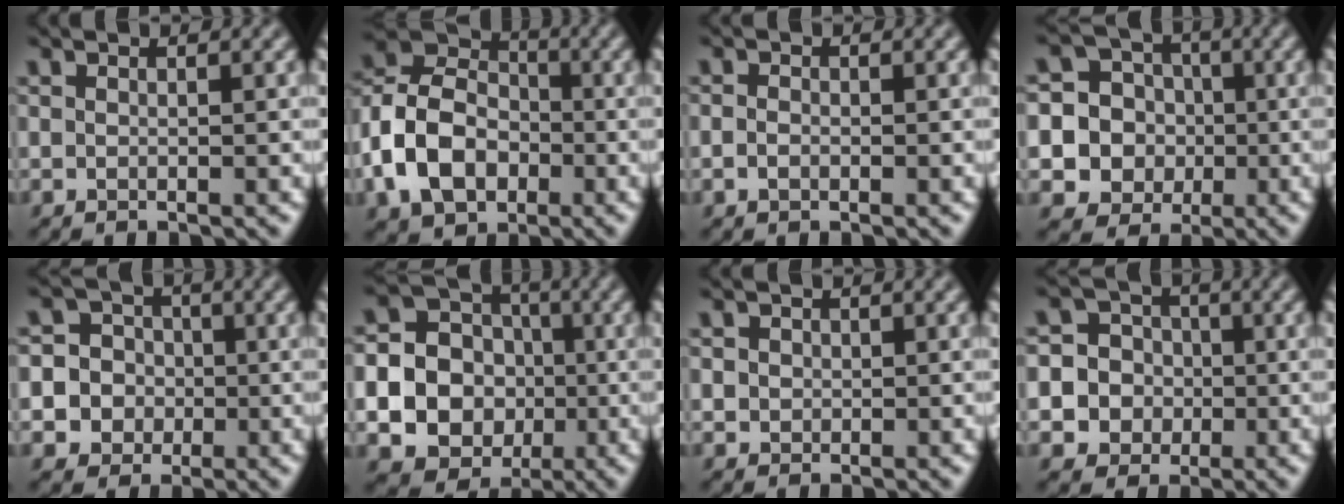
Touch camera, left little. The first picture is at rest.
{"total": 8.2, "force": [-2.9, 5.8, 5.0], "torque": [-0.105, 0.010, -0.070]}
{"total": 1.0, "force": [-0.1, 0.9, 0.5], "torque": [0.002, 0.008, -0.014]}
{"total": 11.6, "force": [-1.3, 11.1, 3.1], "torque": [-0.109, 0.019, -0.039]}
{"total": 9.5, "force": [-1.4, 9.2, 2.1], "torque": [-0.077, 0.013, -0.033]}
{"total": 20.8, "force": [-3.6, 19.8, 5.0], "torque": [-0.143, -0.005, -0.096]}
{"total": 2.3, "force": [0.8, 1.9, 1.1], "torque": [-0.016, 0.015, 0.008]}
{"total": 10.5, "force": [-1.5, 10.1, 2.5], "torque": [-0.088, 0.018, -0.044]}